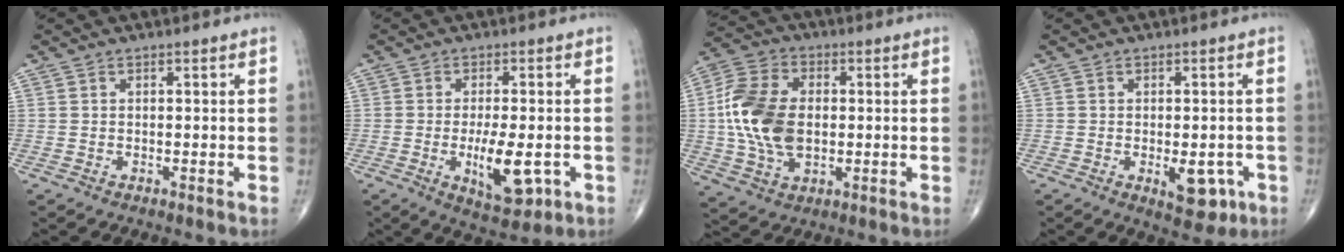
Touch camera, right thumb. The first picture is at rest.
{"total": 9.7, "force": [-2.5, 3.8, 8.6], "torque": [-0.133, -0.011, -0.031]}
{"total": 15.3, "force": [0.1, 9.8, 11.7], "torque": [-0.233, 0.011, 0.001]}
{"total": 6.6, "force": [-2.1, 3.3, 5.4], "torque": [-0.050, -0.002, -0.017]}